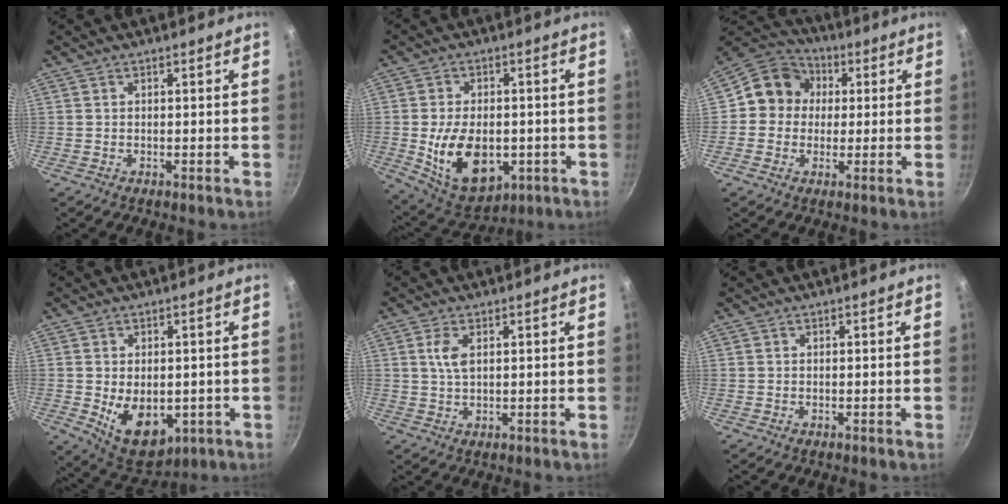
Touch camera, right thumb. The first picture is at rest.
{"total": 15.1, "force": [-2.6, 9.6, 11.4], "torque": [-0.168, -0.005, -0.022]}
{"total": 10.1, "force": [1.2, 9.4, 3.7], "torque": [-0.023, 0.021, -0.003]}
{"total": 11.4, "force": [-1.8, 7.5, 8.3], "torque": [-0.102, -0.014, -0.004]}
{"total": 3.7, "force": [1.1, 1.8, 3.0], "torque": [-0.060, -0.002, 0.024]}
{"total": 0.0}